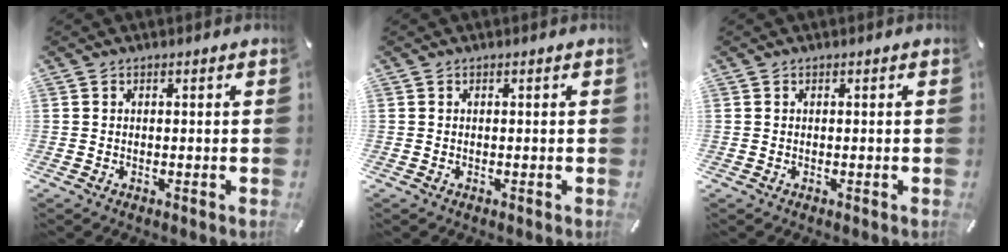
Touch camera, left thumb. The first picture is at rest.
{"total": 0.0}
{"total": 0.0}